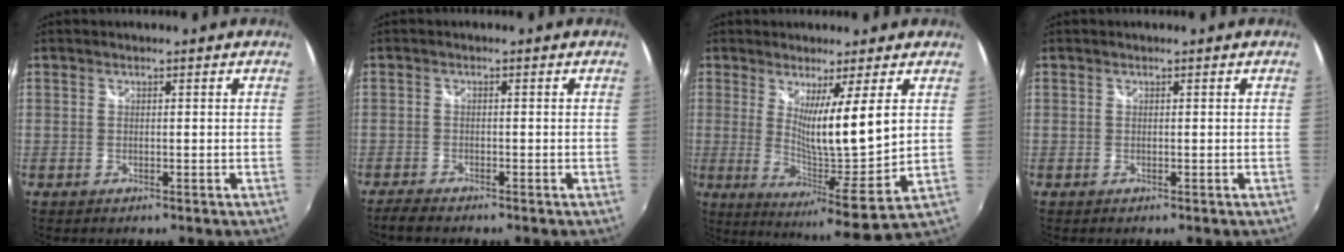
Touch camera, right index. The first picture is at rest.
{"total": 3.1, "force": [-2.9, 0.6, 1.0], "torque": [-0.031, -0.014, -0.057]}
{"total": 12.2, "force": [3.2, -1.9, 11.6], "torque": [-0.176, -0.034, 0.051]}
{"total": 0.0}